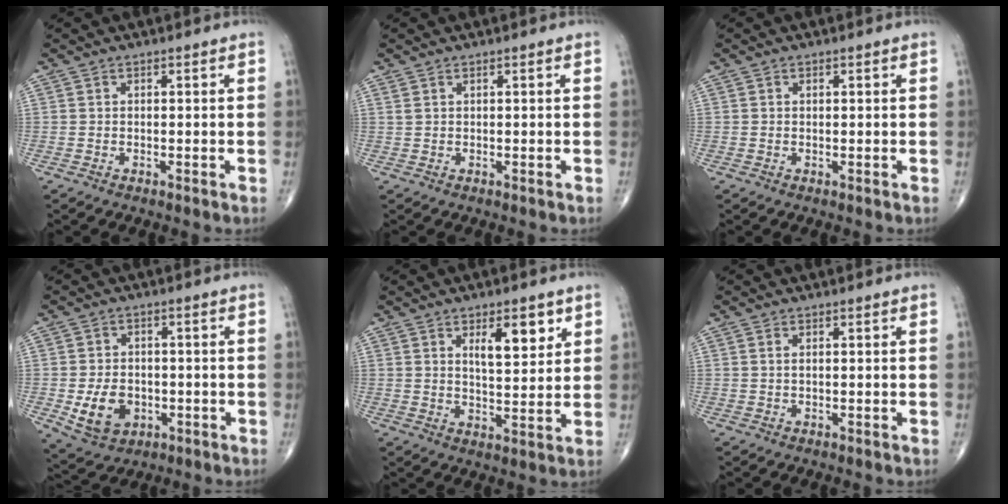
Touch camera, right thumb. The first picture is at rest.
{"total": 0.7, "force": [0.6, 0.1, 0.5], "torque": [-0.014, 0.007, 0.015]}
{"total": 0.0}
{"total": 7.9, "force": [-1.8, 5.9, 5.0], "torque": [-0.072, 0.001, -0.020]}
{"total": 8.0, "force": [3.8, 3.0, 6.3], "torque": [-0.081, -0.028, 0.062]}
{"total": 0.6, "force": [0.3, 0.1, 0.5], "torque": [-0.018, 0.004, 0.006]}